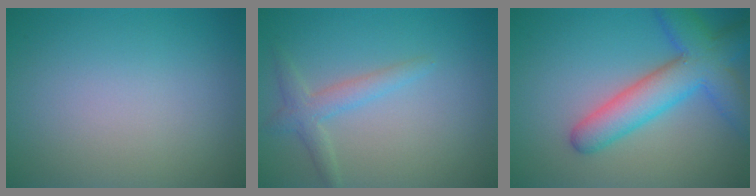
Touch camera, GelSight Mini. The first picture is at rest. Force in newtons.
{"total": 2.2, "press": 2.2, "slide": 0.1}
{"total": 7.0, "press": 7.0, "slide": 0.3}